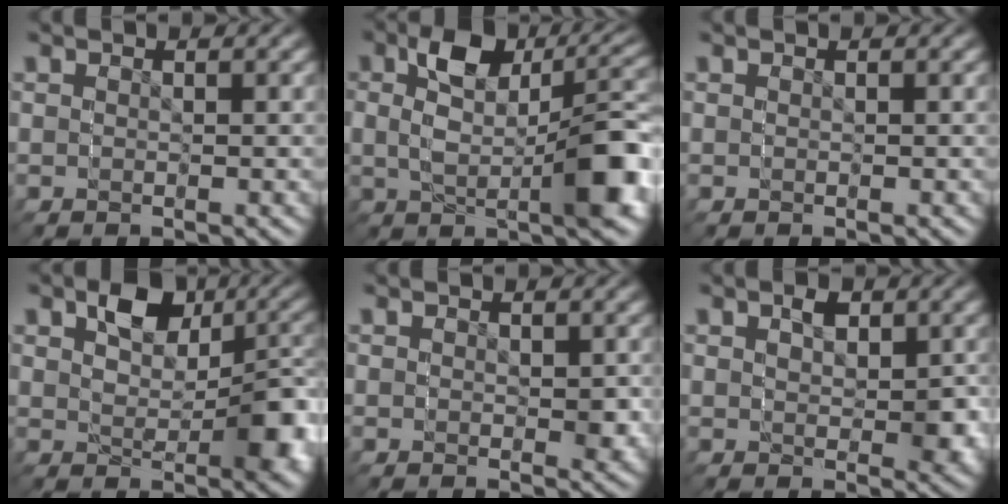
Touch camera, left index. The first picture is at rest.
{"total": 6.4, "force": [-0.7, 3.6, 5.3], "torque": [-0.086, 0.003, -0.018]}
{"total": 0.0}
{"total": 5.8, "force": [0.9, 4.9, 3.0], "torque": [-0.058, -0.011, 0.011]}
{"total": 0.7, "force": [0.4, 0.6, 0.1], "torque": [0.008, 0.000, 0.004]}
{"total": 1.9, "force": [0.6, 1.6, 0.8], "torque": [0.002, -0.004, 0.009]}